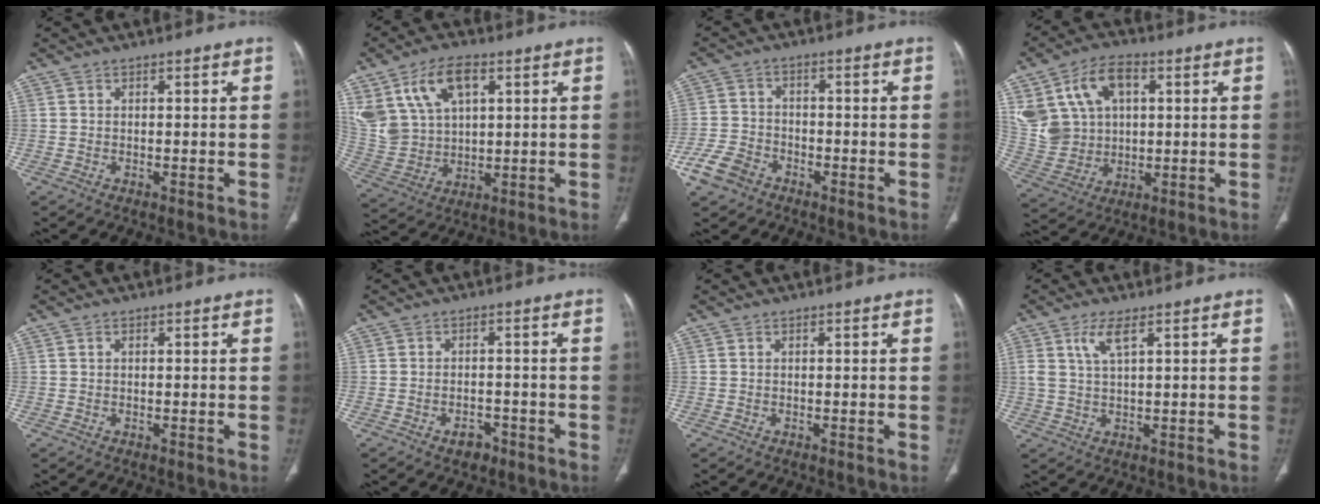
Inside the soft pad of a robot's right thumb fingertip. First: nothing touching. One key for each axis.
{"total": 15.9, "fx": 7.2, "fy": 9.7, "fz": 10.3, "tx": -0.203, "ty": -0.014, "tz": 0.152}
{"total": 7.0, "fx": -4.3, "fy": 4.8, "fz": 2.7, "tx": -0.054, "ty": 0.021, "tz": -0.084}
{"total": 15.6, "fx": 4.9, "fy": 11.2, "fz": 9.7, "tx": -0.174, "ty": 0.004, "tz": 0.105}
{"total": 0.0}
{"total": 3.0, "fx": -2.0, "fy": 1.9, "fz": 1.2, "tx": -0.012, "ty": 0.014, "tz": -0.023}
{"total": 0.0}
{"total": 4.3, "fx": 2.1, "fy": 1.2, "fz": 3.6, "tx": -0.083, "ty": -0.006, "tz": 0.051}